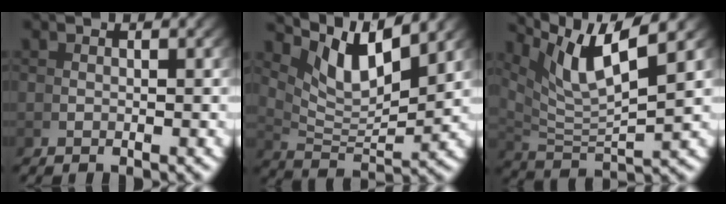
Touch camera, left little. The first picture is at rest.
{"total": 8.5, "force": [4.8, 3.2, 6.2], "torque": [-0.098, 0.005, 0.088]}
{"total": 8.5, "force": [4.7, 3.0, 6.4], "torque": [-0.122, 0.009, 0.085]}